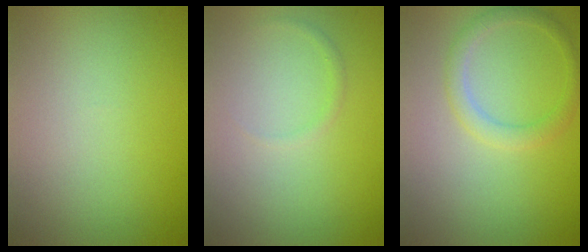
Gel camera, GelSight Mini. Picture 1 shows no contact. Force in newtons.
{"total": 0.7, "press": 0.7, "slide": 0.1}
{"total": 2.0, "press": 2.0, "slide": 0.1}